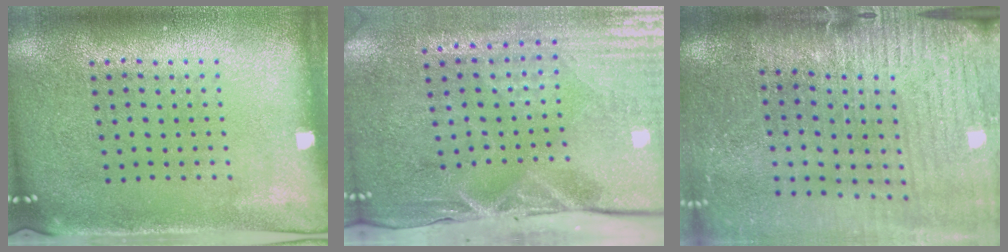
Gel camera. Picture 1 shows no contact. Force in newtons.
{"total": 5.0, "press": 4.2, "slide": 2.7}
{"total": 3.8, "press": 3.3, "slide": 1.9}